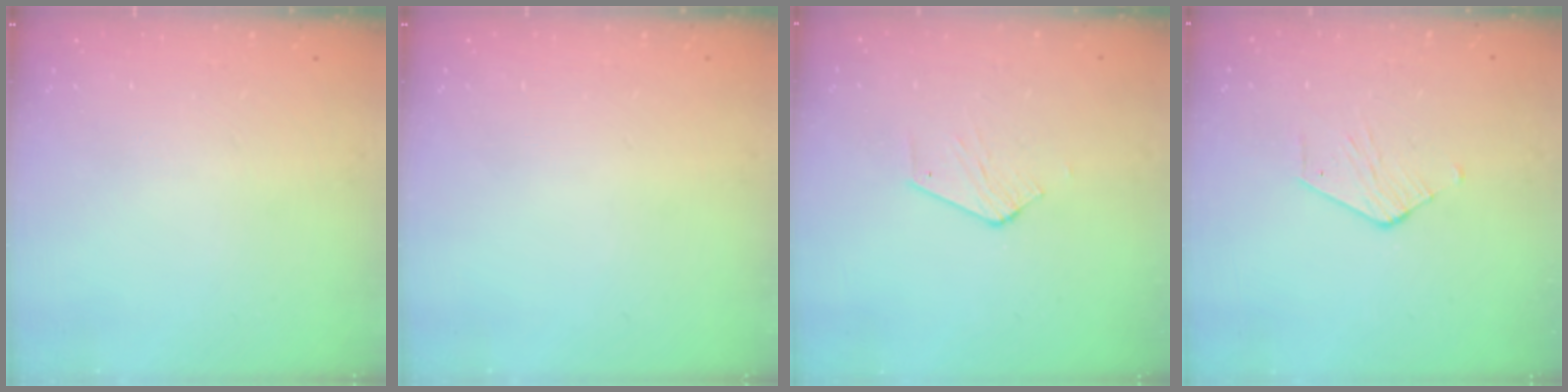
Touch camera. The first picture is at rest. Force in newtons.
{"total": 0.0}
{"total": 2.6, "press": 2.6, "slide": 0.1}
{"total": 2.5, "press": 2.5, "slide": 0.2}